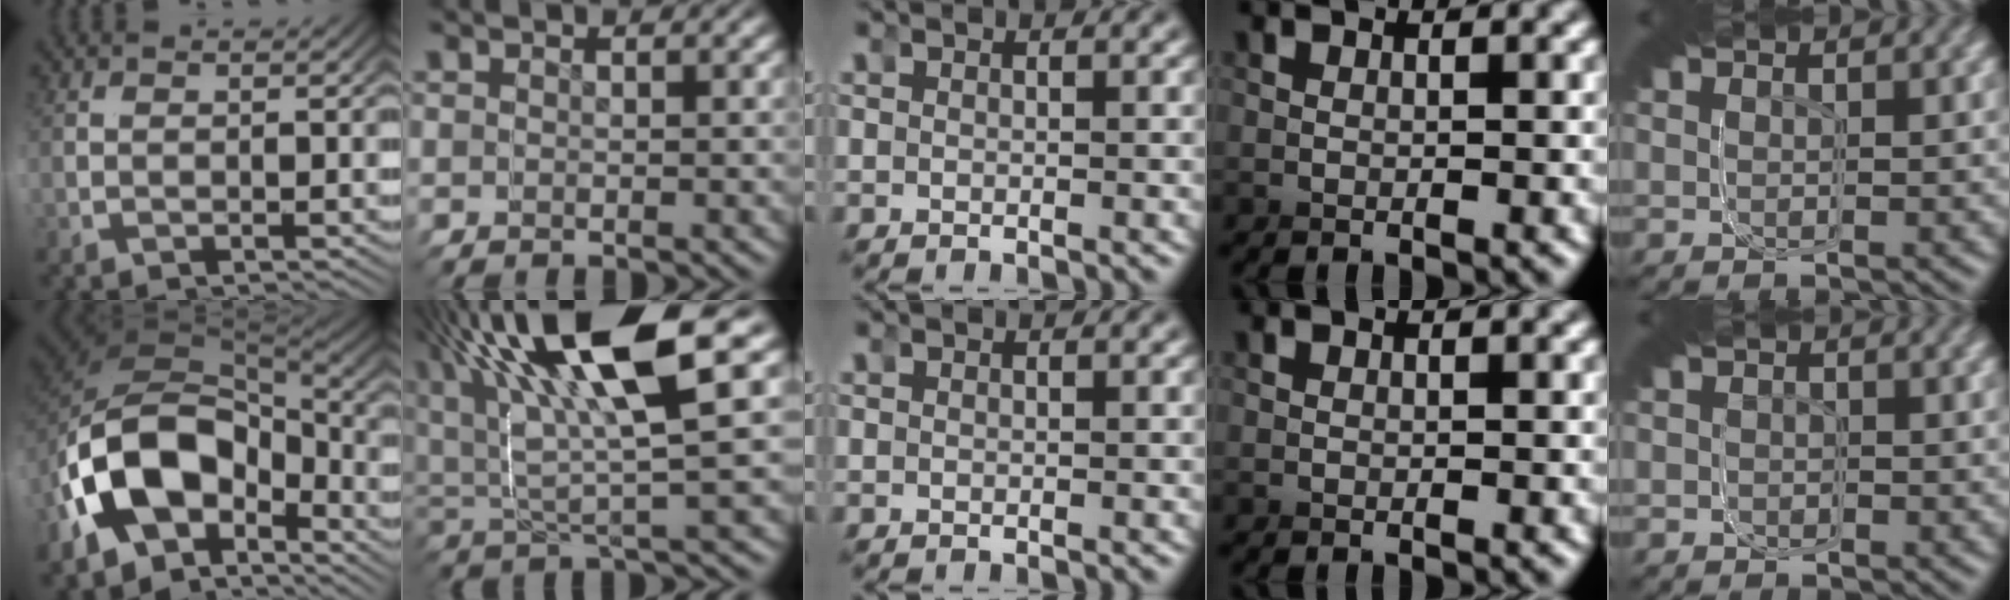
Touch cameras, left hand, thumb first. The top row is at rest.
{"thumb": {"total": 15.2, "force": [-1.7, 8.5, 12.5], "torque": [-0.256, -0.027, -0.019]}, "index": {"total": 8.8, "force": [4.9, 3.1, 6.6], "torque": [-0.141, 0.040, 0.072]}, "little": {"total": 1.2, "force": [-1.0, 0.2, -0.6], "torque": [0.011, -0.020, -0.007]}}